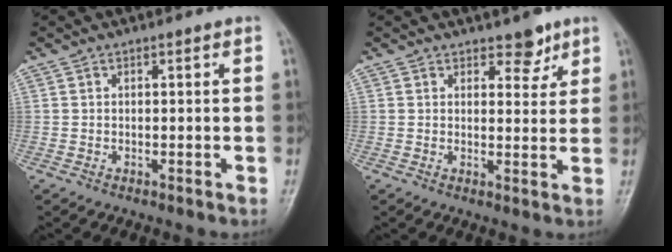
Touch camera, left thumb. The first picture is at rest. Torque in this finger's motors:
{"motor_torque": [0.14, -0.14, -0.24, -0.25, 0.00]}